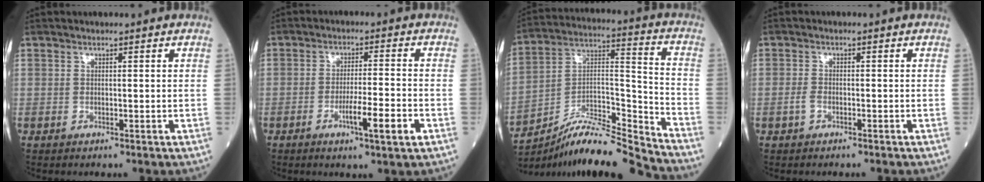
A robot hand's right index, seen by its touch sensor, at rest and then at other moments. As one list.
[{"total": 6.6, "force": [-2.7, 0.1, 6.0], "torque": [-0.094, -0.007, -0.045]}, {"total": 16.1, "force": [-15.3, -0.4, 5.1], "torque": [-0.080, 0.043, -0.268]}, {"total": 1.6, "force": [-1.0, 0.7, 1.0], "torque": [-0.026, 0.002, -0.018]}]